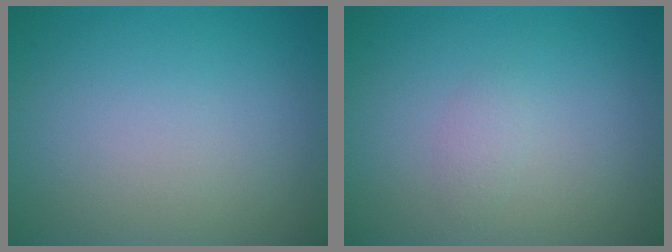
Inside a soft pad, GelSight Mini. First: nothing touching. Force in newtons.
{"total": 0.8, "press": 0.8, "slide": 0.0}